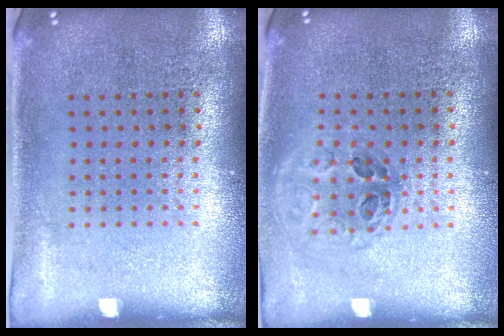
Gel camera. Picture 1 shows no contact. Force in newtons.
{"total": 1.1, "press": 1.0, "slide": 0.4}